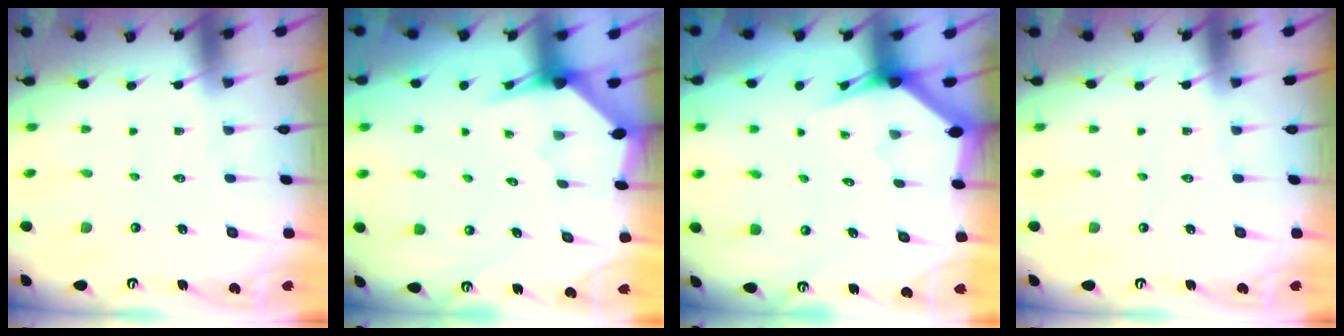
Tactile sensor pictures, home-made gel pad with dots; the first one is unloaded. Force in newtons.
{"total": 2.8, "press": 2.8, "slide": 0.2}
{"total": 2.7, "press": 2.7, "slide": 0.1}
{"total": 0.0}